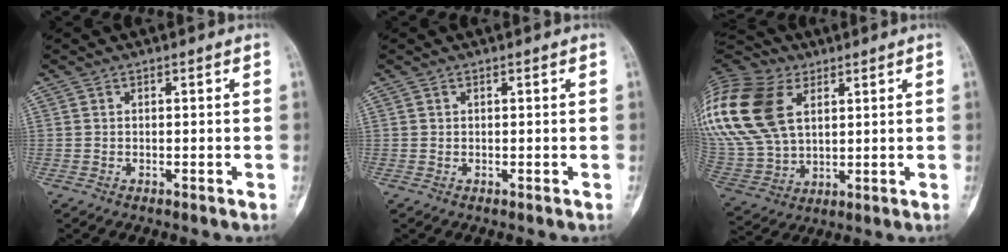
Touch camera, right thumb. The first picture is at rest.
{"total": 0.0}
{"total": 28.2, "force": [9.9, 18.8, 18.6], "torque": [-0.455, 0.028, 0.201]}